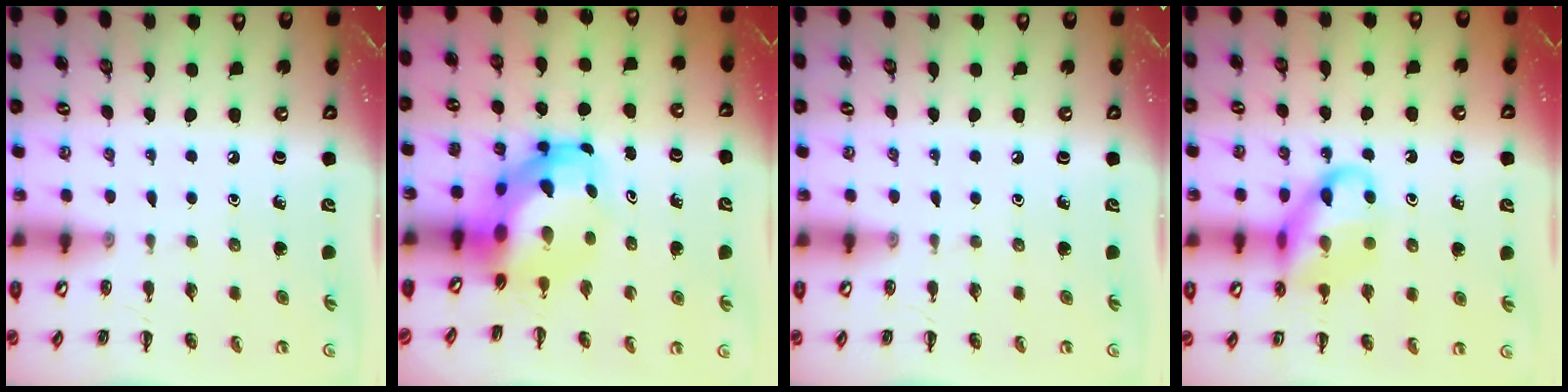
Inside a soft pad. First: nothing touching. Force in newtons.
{"total": 6.6, "press": 6.3, "slide": 2.0}
{"total": 0.0}
{"total": 13.5, "press": 13.3, "slide": 2.3}